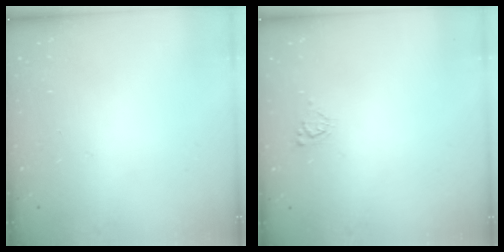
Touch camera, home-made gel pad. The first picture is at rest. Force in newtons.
{"total": 3.8, "press": 3.8, "slide": 0.3}